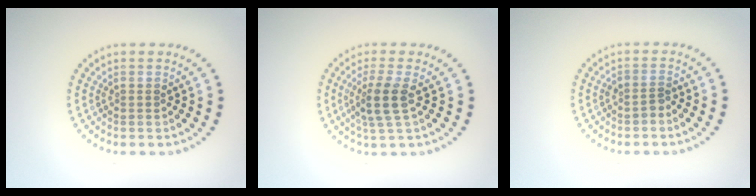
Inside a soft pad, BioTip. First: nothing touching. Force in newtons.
{"total": 3.0, "press": 2.5, "slide": 1.6}
{"total": 1.0, "press": 0.8, "slide": 0.7}